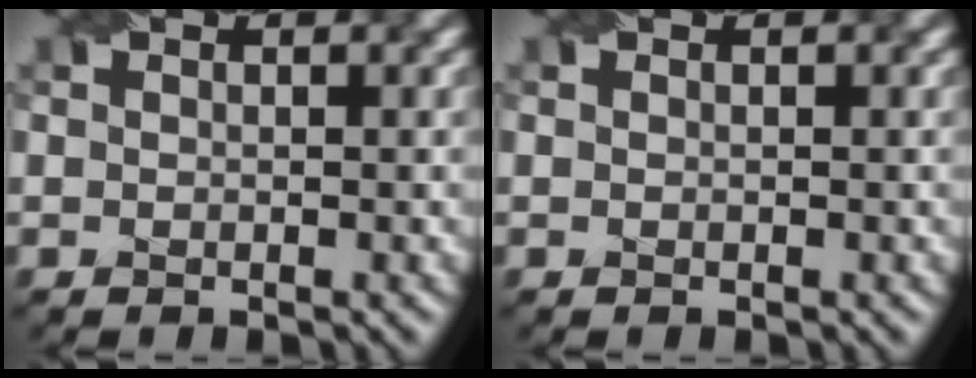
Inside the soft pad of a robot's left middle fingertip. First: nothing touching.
{"total": 0.0}